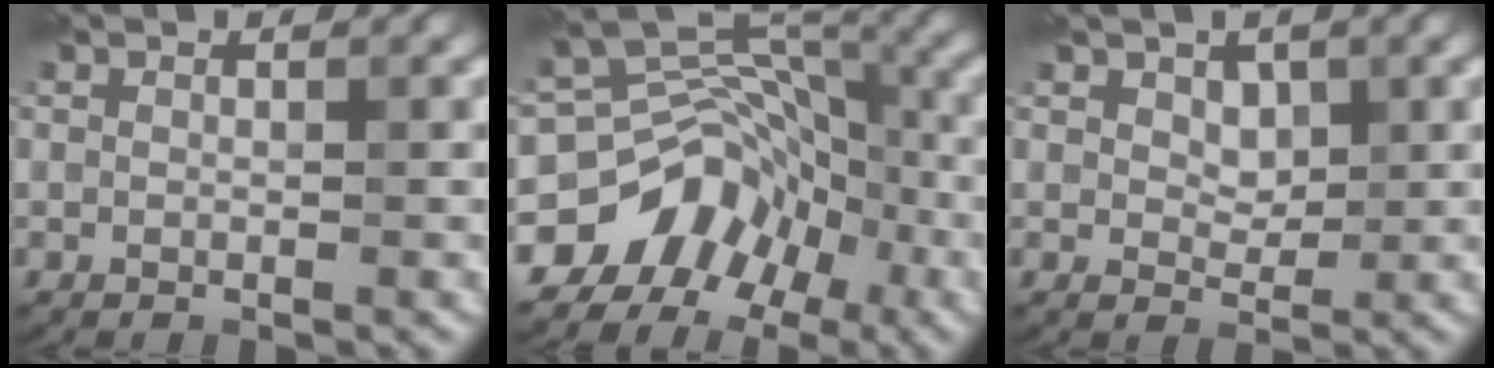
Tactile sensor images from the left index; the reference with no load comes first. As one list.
[{"total": 9.4, "force": [-5.7, 6.8, 3.1], "torque": [-0.025, 0.032, -0.093]}, {"total": 2.0, "force": [1.0, 1.4, 0.9], "torque": [-0.017, 0.000, 0.013]}]